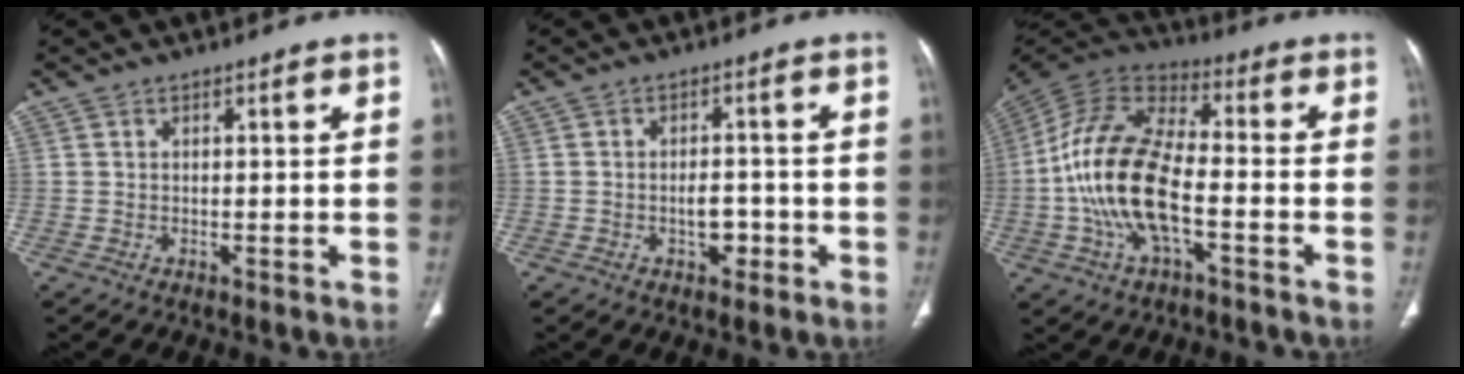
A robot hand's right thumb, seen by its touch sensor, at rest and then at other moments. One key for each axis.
{"total": 3.7, "fx": -1.4, "fy": 2.4, "fz": 2.5, "tx": -0.023, "ty": 0.017, "tz": -0.018}
{"total": 17.8, "fx": -3.9, "fy": 8.3, "fz": 15.2, "tx": -0.306, "ty": 0.036, "tz": -0.075}